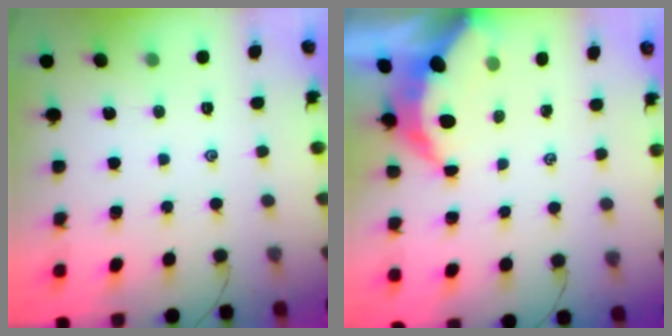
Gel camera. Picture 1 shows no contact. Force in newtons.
{"total": 5.2, "press": 5.1, "slide": 0.7}